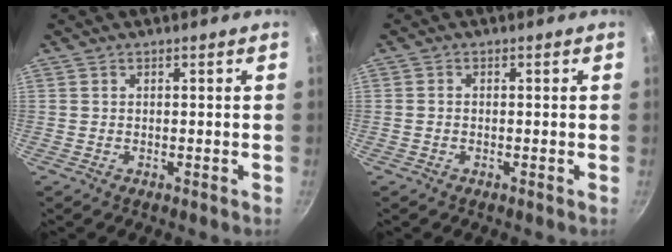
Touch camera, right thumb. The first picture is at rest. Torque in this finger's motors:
{"motor_torque": [-0.44, 0.12, -0.22, 0.00, -0.02]}